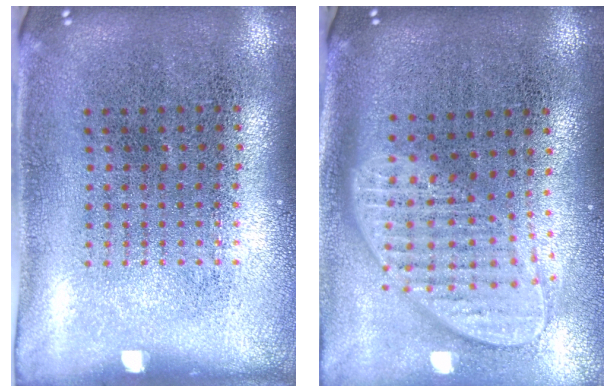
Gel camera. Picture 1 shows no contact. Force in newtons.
{"total": 2.0, "press": 1.5, "slide": 1.2}